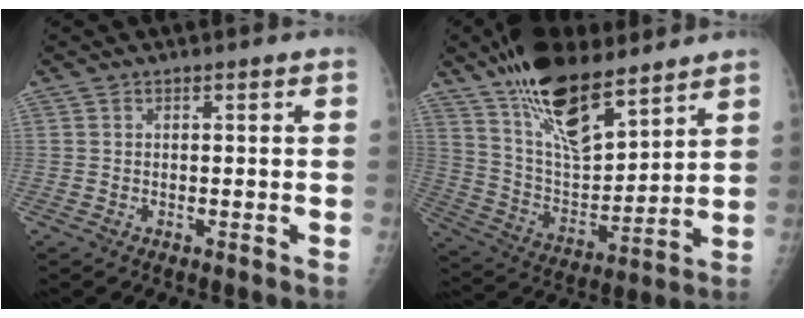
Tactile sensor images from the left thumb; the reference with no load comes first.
{"total": 19.1, "force": [13.6, 7.2, 11.4], "torque": [-0.167, -0.072, 0.251]}